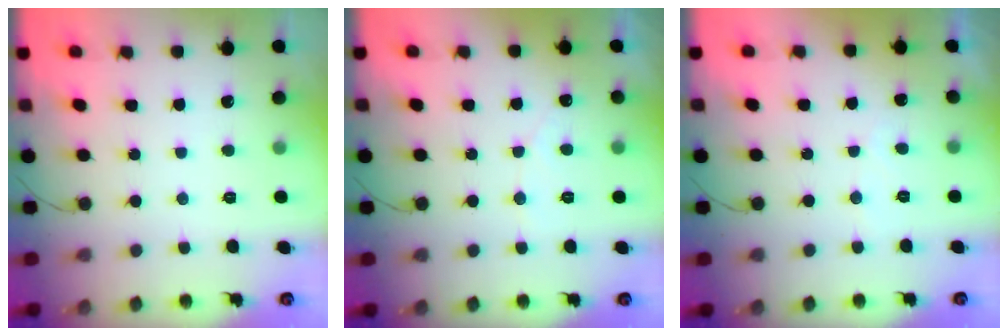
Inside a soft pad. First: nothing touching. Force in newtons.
{"total": 3.0, "press": 3.0, "slide": 0.1}
{"total": 2.3, "press": 2.3, "slide": 0.1}